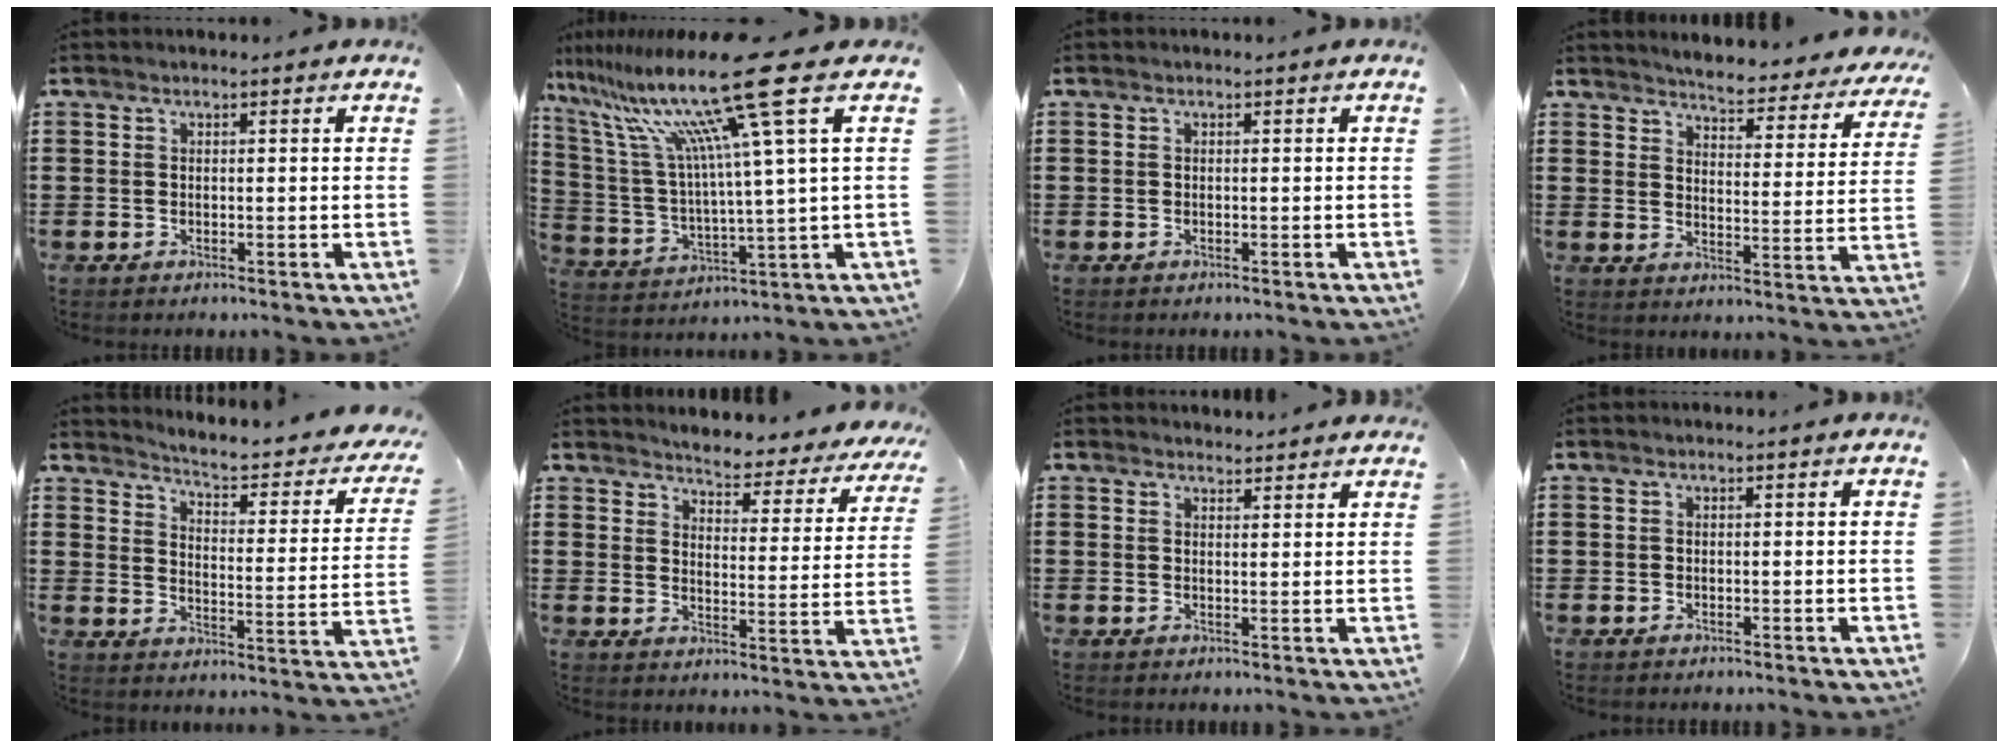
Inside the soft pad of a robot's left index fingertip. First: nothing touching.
{"total": 19.0, "force": [10.9, -0.1, 15.6], "torque": [-0.331, -0.058, 0.158]}
{"total": 0.0}
{"total": 4.3, "force": [4.2, -0.3, 0.7], "torque": [-0.031, -0.042, 0.066]}
{"total": 3.5, "force": [3.1, -0.2, 1.5], "torque": [-0.042, -0.033, 0.040]}
{"total": 3.9, "force": [3.9, -0.1, 0.6], "torque": [-0.030, -0.042, 0.058]}
{"total": 2.0, "force": [2.0, 0.3, 0.1], "torque": [-0.005, 0.001, 0.039]}
{"total": 0.0}